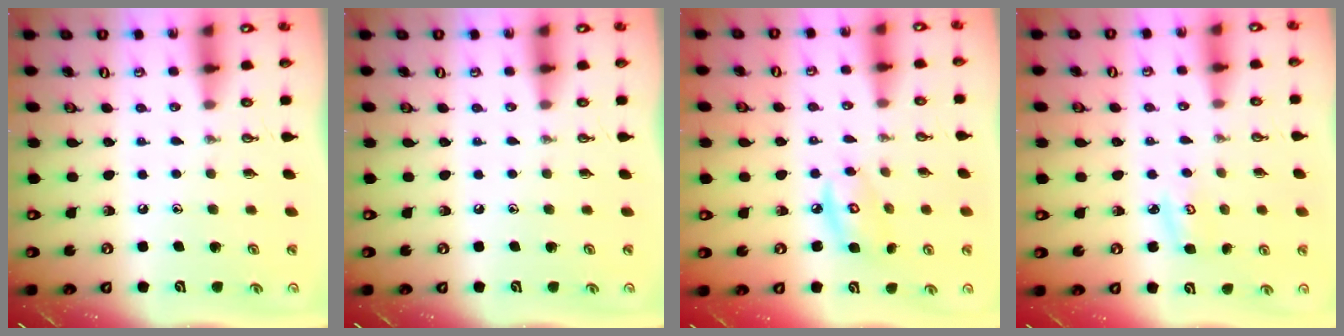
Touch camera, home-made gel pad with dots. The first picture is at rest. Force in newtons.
{"total": 0.0}
{"total": 6.6, "press": 6.6, "slide": 0.2}
{"total": 3.9, "press": 3.9, "slide": 0.3}